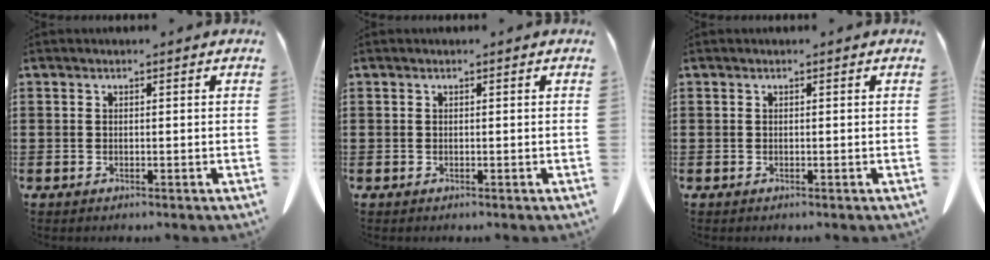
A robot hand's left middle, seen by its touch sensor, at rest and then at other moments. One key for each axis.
{"total": 0.0}
{"total": 0.0}